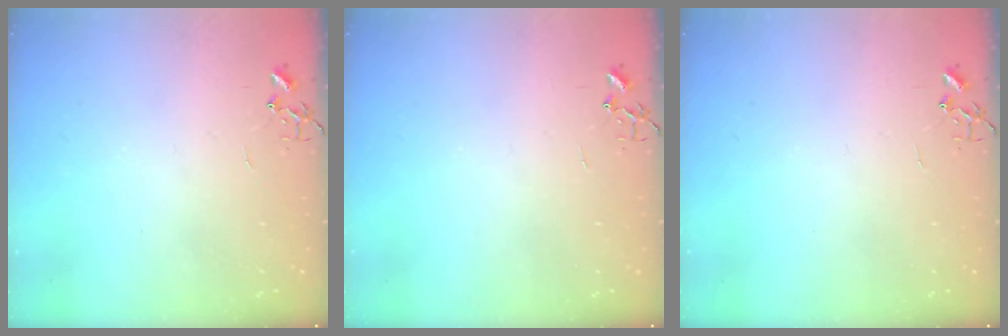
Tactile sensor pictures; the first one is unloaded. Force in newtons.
{"total": 0.0}
{"total": 0.0}